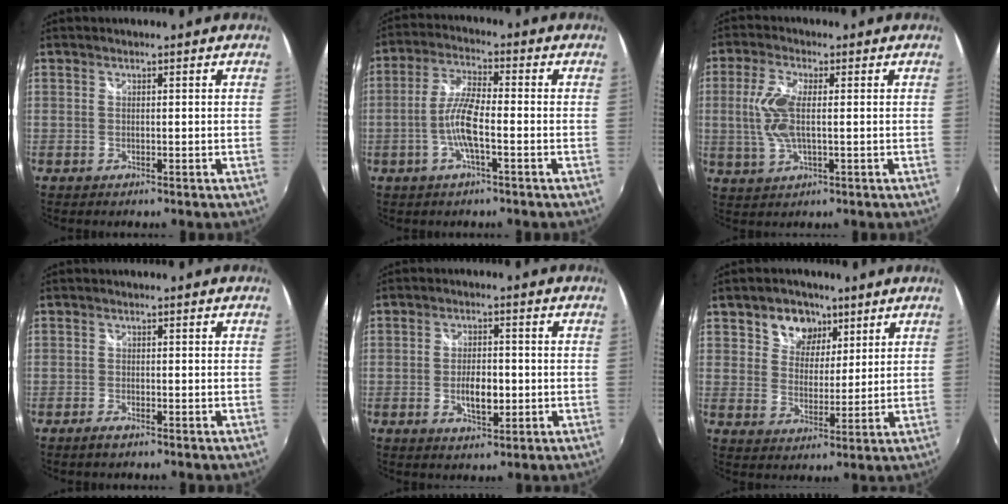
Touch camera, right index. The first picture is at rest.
{"total": 7.5, "force": [-2.3, 1.3, 7.0], "torque": [-0.146, 0.004, -0.046]}
{"total": 7.9, "force": [0.2, 2.9, 7.3], "torque": [-0.158, 0.002, 0.007]}
{"total": 1.6, "force": [-1.3, 0.5, 0.9], "torque": [-0.022, -0.005, -0.026]}
{"total": 5.7, "force": [-1.1, 2.7, 4.9], "torque": [-0.092, -0.004, -0.017]}
{"total": 7.8, "force": [4.2, 5.9, 2.7], "torque": [-0.048, 0.015, 0.073]}